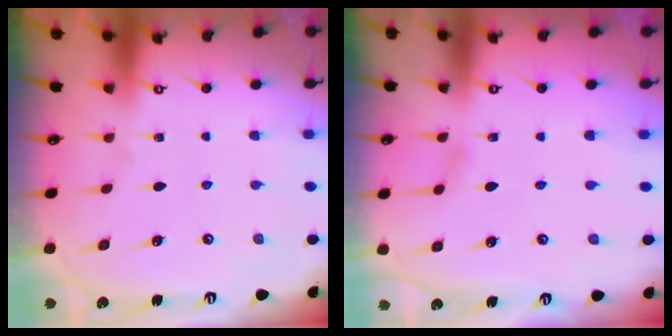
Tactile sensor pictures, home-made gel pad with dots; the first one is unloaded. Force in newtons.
{"total": 3.2, "press": 3.2, "slide": 0.4}